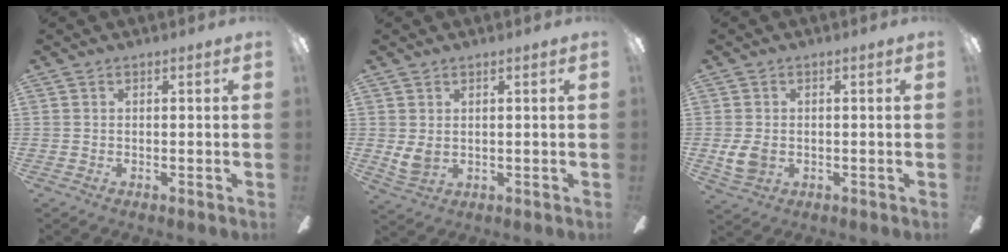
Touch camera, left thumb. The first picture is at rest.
{"total": 3.8, "force": [1.4, 2.4, 2.6], "torque": [-0.056, -0.006, 0.023]}
{"total": 5.0, "force": [-0.4, 3.8, 3.2], "torque": [-0.068, 0.000, -0.010]}